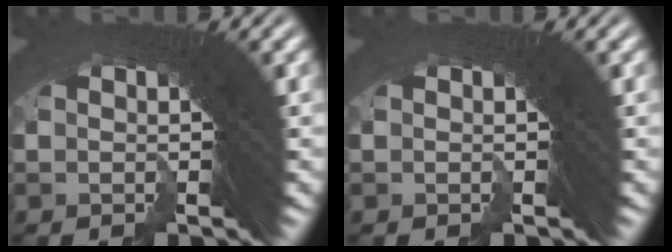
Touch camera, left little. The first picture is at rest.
{"total": 0.0}